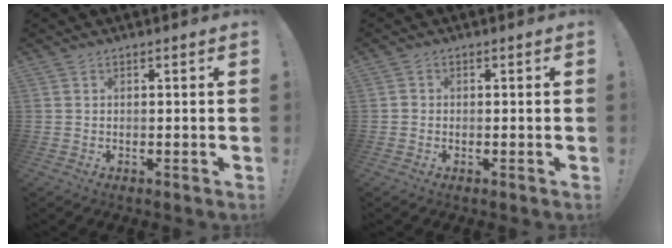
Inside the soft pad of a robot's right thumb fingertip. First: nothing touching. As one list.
[{"total": 0.9, "force": [-0.4, 0.7, 0.3], "torque": [-0.003, 0.002, -0.007]}]